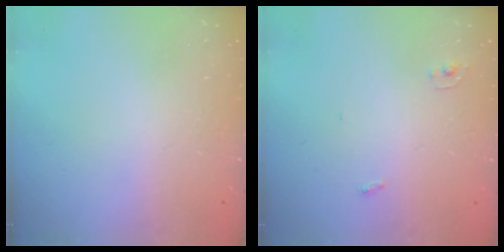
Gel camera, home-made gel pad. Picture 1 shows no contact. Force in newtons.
{"total": 2.4, "press": 2.4, "slide": 0.2}